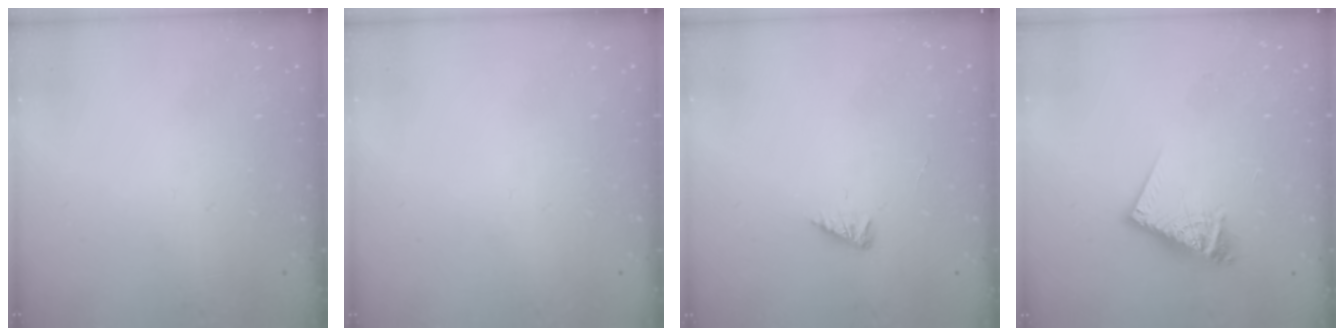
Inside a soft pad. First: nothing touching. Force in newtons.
{"total": 0.0}
{"total": 2.2, "press": 2.2, "slide": 0.3}
{"total": 10.3, "press": 10.3, "slide": 1.0}